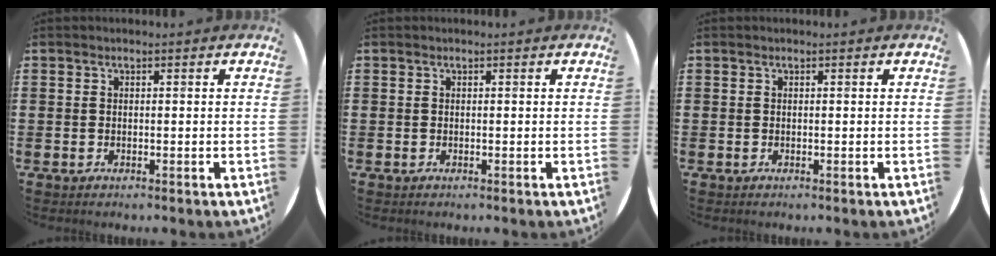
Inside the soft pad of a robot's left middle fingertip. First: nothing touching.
{"total": 0.0}
{"total": 0.0}